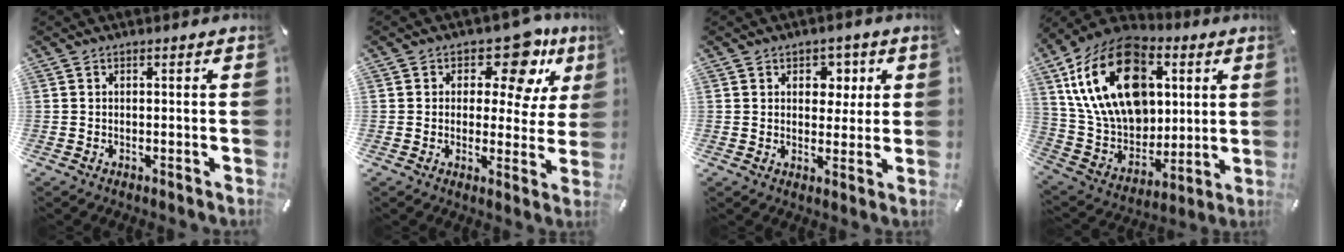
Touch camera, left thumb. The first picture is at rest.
{"total": 12.6, "force": [7.2, 6.5, 8.1], "torque": [-0.105, -0.047, 0.121]}
{"total": 5.7, "force": [1.9, 4.6, 2.7], "torque": [-0.016, -0.006, 0.024]}
{"total": 24.7, "force": [7.9, 17.6, 15.4], "torque": [-0.300, -0.021, 0.144]}